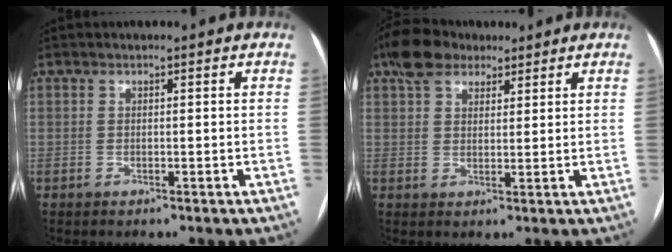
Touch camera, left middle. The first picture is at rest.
{"total": 6.8, "force": [4.7, 3.9, 3.0], "torque": [-0.061, 0.031, 0.087]}